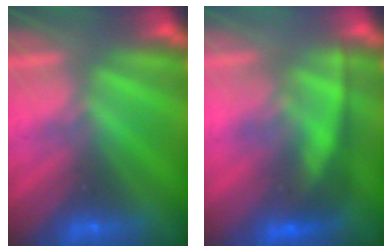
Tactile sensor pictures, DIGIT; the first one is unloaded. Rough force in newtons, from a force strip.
{"total": 2.7}